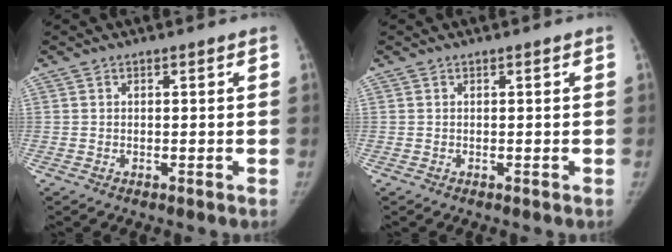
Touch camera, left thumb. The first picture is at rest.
{"total": 0.0}